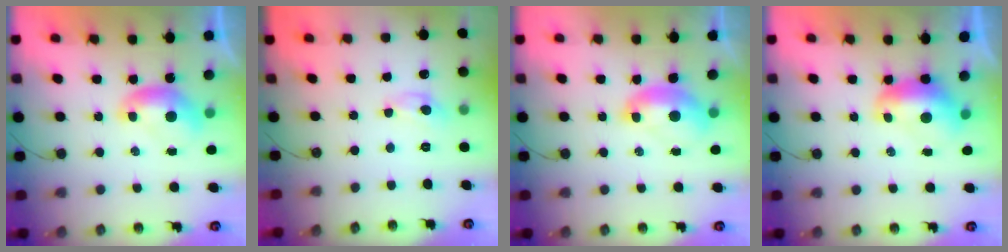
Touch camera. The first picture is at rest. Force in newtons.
{"total": 1.5, "press": 1.5, "slide": 0.2}
{"total": 2.2, "press": 2.1, "slide": 0.7}
{"total": 1.6, "press": 1.4, "slide": 0.7}